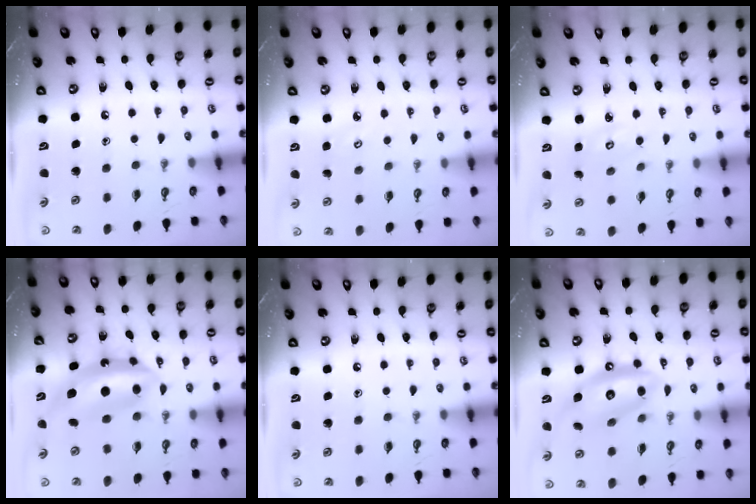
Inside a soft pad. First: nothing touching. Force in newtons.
{"total": 3.7, "press": 3.7, "slide": 0.5}
{"total": 2.7, "press": 2.7, "slide": 0.0}
{"total": 10.5, "press": 10.4, "slide": 0.7}
{"total": 0.0}
{"total": 13.3, "press": 13.2, "slide": 1.3}